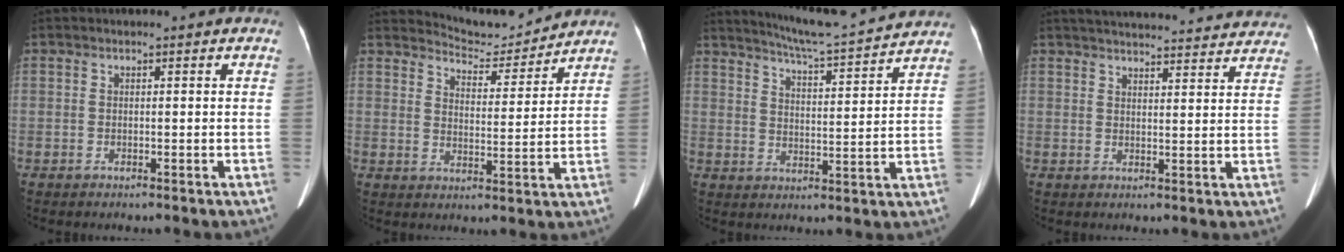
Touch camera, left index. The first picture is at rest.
{"total": 7.2, "force": [7.2, 0.3, -0.5], "torque": [-0.003, -0.007, 0.110]}
{"total": 12.9, "force": [12.3, -0.8, 4.1], "torque": [-0.080, 0.001, 0.174]}
{"total": 24.9, "force": [23.4, 3.9, 7.5], "torque": [-0.115, -0.007, 0.287]}